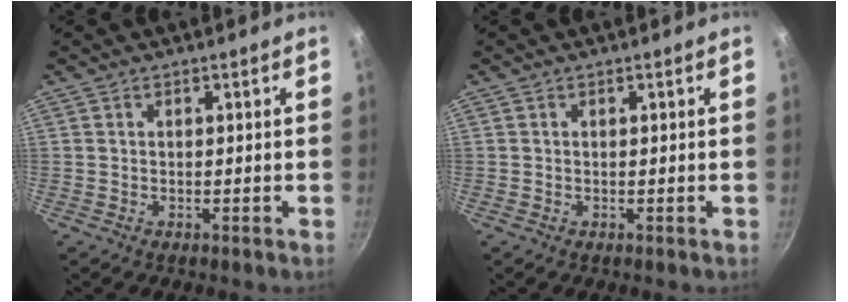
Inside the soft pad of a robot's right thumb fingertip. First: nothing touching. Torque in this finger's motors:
{"motor_torque": [0.28, 0.07, -0.18, -0.09, 0.07]}